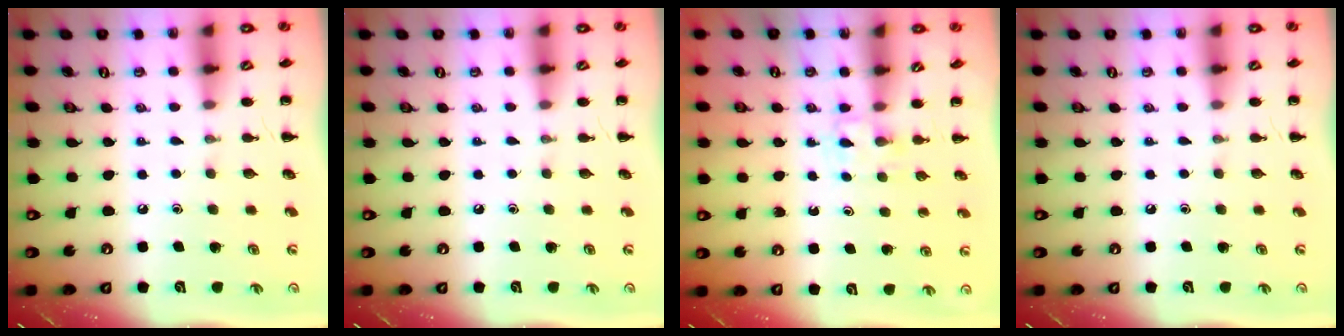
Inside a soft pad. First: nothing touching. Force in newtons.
{"total": 0.0}
{"total": 2.8, "press": 2.6, "slide": 1.1}
{"total": 0.0}